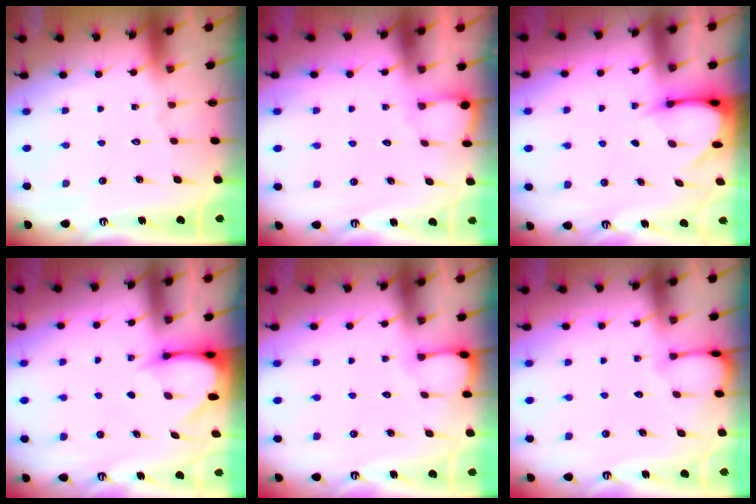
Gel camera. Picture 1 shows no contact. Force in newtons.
{"total": 2.0, "press": 2.0, "slide": 0.2}
{"total": 3.5, "press": 3.4, "slide": 0.3}
{"total": 3.3, "press": 3.3, "slide": 0.3}
{"total": 3.6, "press": 3.6, "slide": 0.3}
{"total": 3.0, "press": 3.0, "slide": 0.3}